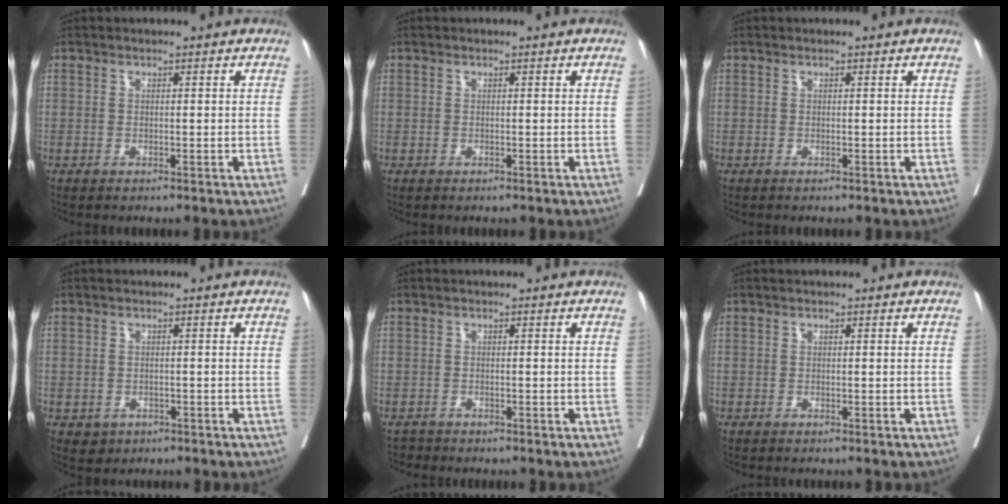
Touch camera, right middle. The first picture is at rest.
{"total": 0.0}
{"total": 0.0}
{"total": 2.2, "force": [-1.0, 1.9, 0.6], "torque": [-0.007, 0.003, -0.006]}
{"total": 0.6, "force": [-0.5, 0.1, -0.3], "torque": [-0.002, -0.003, -0.009]}
{"total": 0.0}